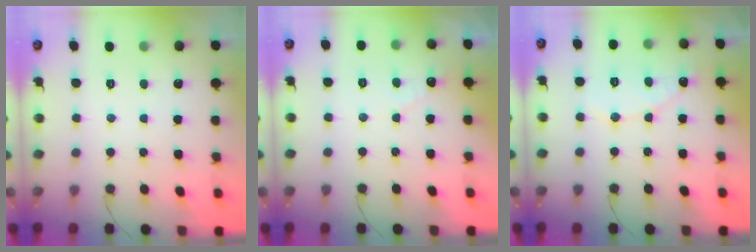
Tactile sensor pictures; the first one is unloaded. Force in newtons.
{"total": 2.7, "press": 2.7, "slide": 0.1}
{"total": 6.4, "press": 6.4, "slide": 0.6}